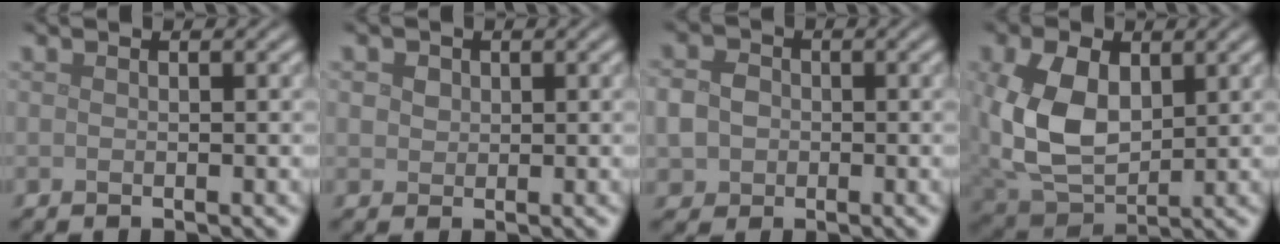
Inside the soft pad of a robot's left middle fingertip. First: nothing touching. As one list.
[{"total": 1.7, "force": [0.7, 1.4, 0.7], "torque": [-0.014, 0.004, 0.010]}, {"total": 3.5, "force": [-0.3, 3.1, 1.6], "torque": [-0.020, 0.002, -0.013]}, {"total": 8.4, "force": [1.2, 5.6, 6.1], "torque": [-0.154, -0.007, 0.031]}]